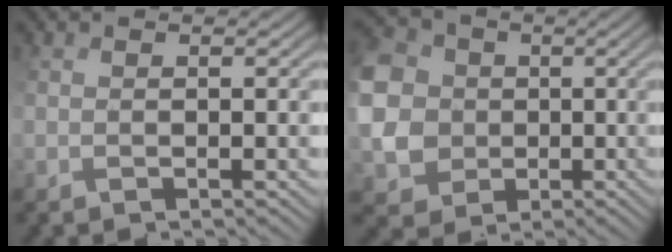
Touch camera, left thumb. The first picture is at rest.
{"total": 12.8, "force": [1.8, 11.7, 4.9], "torque": [-0.191, -0.006, 0.020]}